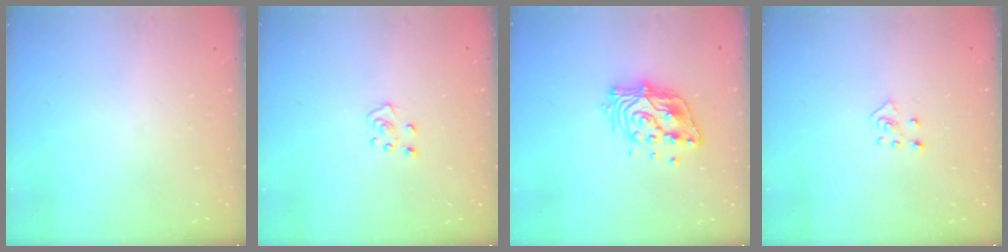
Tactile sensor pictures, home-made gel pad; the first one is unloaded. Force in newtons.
{"total": 4.6, "press": 4.6, "slide": 0.5}
{"total": 13.7, "press": 13.7, "slide": 1.2}
{"total": 4.5, "press": 4.5, "slide": 0.4}